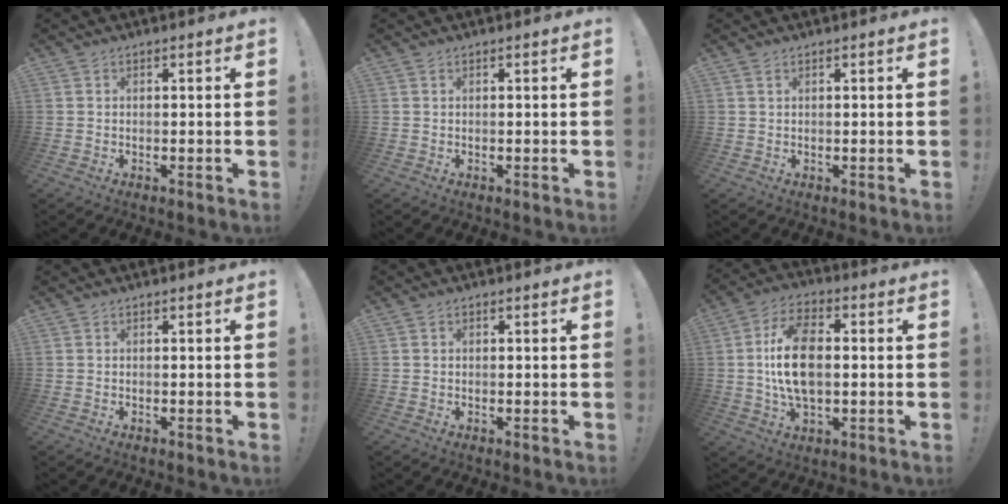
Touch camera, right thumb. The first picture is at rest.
{"total": 0.0}
{"total": 1.0, "force": [0.6, 0.5, 0.6], "torque": [-0.009, 0.000, 0.010]}
{"total": 0.0}
{"total": 0.6, "force": [0.0, 0.6, 0.1], "torque": [-0.003, 0.003, 0.000]}
{"total": 14.7, "force": [0.6, 8.6, 11.9], "torque": [-0.205, 0.002, 0.009]}